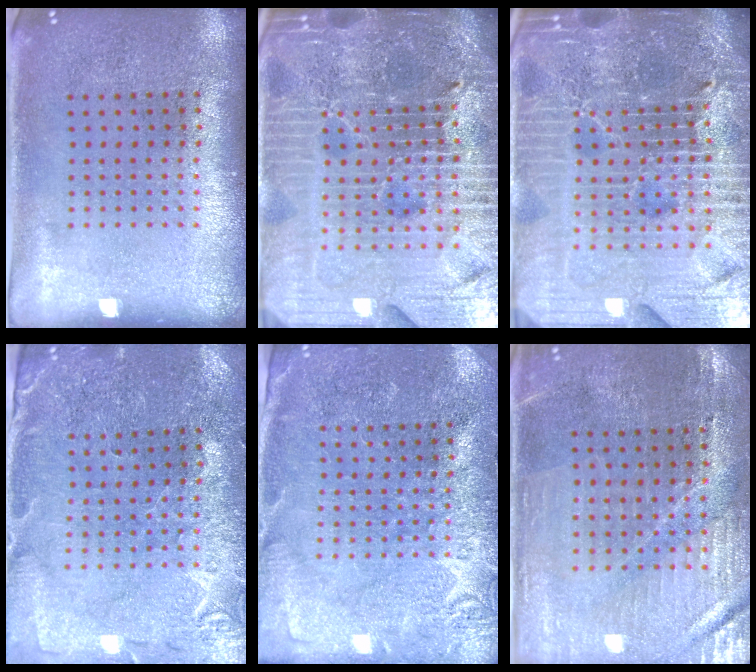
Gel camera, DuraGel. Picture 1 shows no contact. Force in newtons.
{"total": 7.3, "press": 6.3, "slide": 3.7}
{"total": 7.3, "press": 6.3, "slide": 3.6}
{"total": 0.7, "press": 0.7, "slide": 0.3}
{"total": 2.8, "press": 2.8, "slide": 0.1}
{"total": 1.3, "press": 1.3, "slide": 0.2}